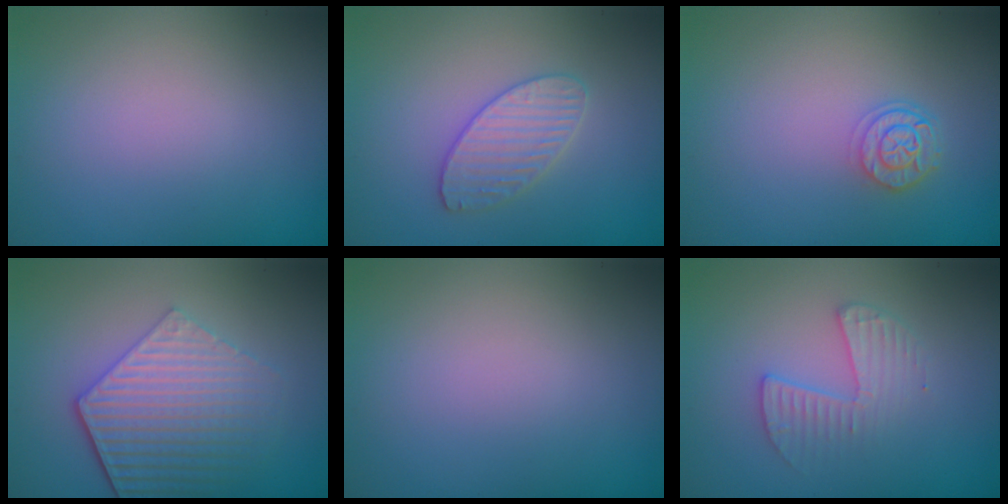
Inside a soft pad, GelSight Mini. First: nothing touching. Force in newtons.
{"total": 3.0, "press": 3.0, "slide": 0.2}
{"total": 2.5, "press": 2.0, "slide": 1.4}
{"total": 5.9, "press": 4.4, "slide": 4.0}
{"total": 0.0}
{"total": 2.3, "press": 2.3, "slide": 0.3}